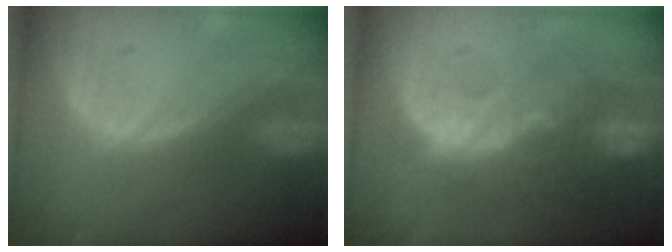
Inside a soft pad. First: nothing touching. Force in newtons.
{"total": 10.8, "press": 9.4, "slide": 5.3}